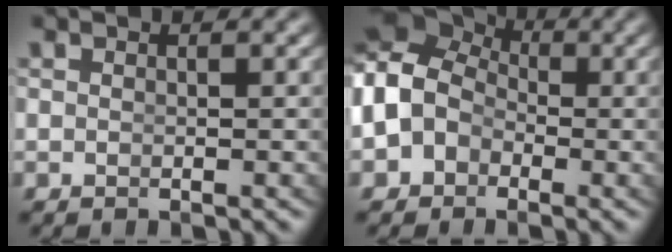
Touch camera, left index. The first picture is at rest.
{"total": 9.2, "force": [0.5, 8.3, 3.9], "torque": [-0.111, -0.017, 0.005]}